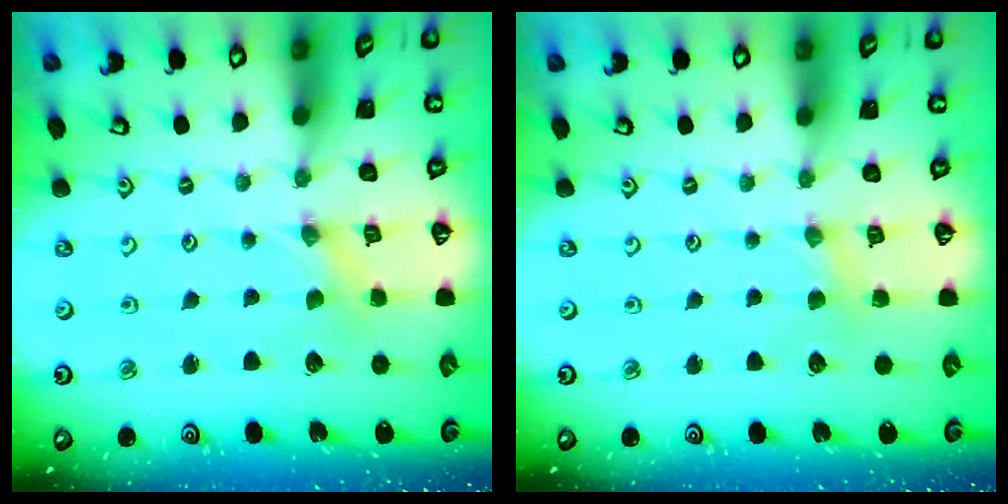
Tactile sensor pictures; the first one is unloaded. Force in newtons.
{"total": 2.8, "press": 2.8, "slide": 0.3}